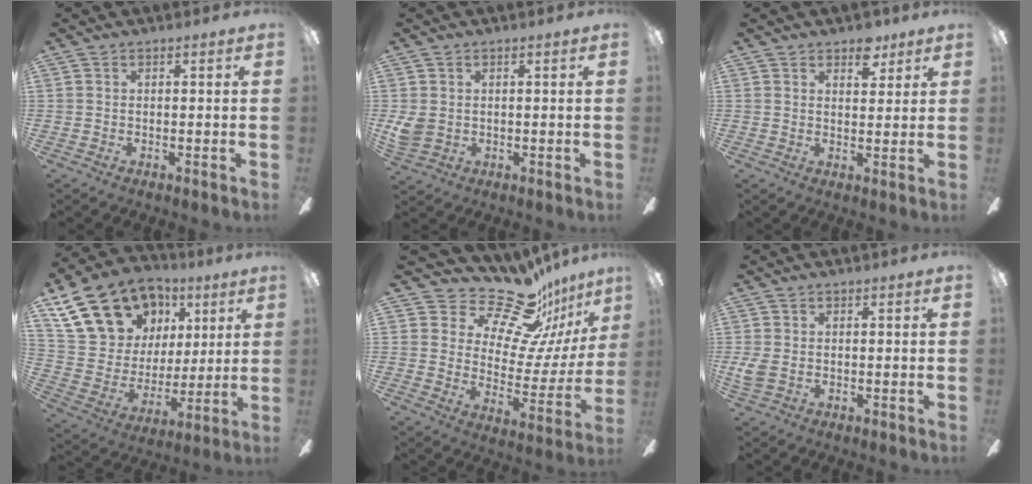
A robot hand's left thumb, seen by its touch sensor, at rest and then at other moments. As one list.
[{"total": 4.3, "force": [0.6, 3.7, 2.2], "torque": [-0.039, 0.005, 0.015]}, {"total": 5.7, "force": [4.2, 3.2, 2.3], "torque": [-0.006, -0.019, 0.069]}, {"total": 21.7, "force": [12.6, 15.0, 9.2], "torque": [-0.182, -0.053, 0.253]}, {"total": 19.0, "force": [15.9, 6.9, 7.7], "torque": [-0.125, -0.128, 0.271]}, {"total": 3.5, "force": [0.0, 2.5, 2.5], "torque": [-0.050, -0.001, -0.002]}]